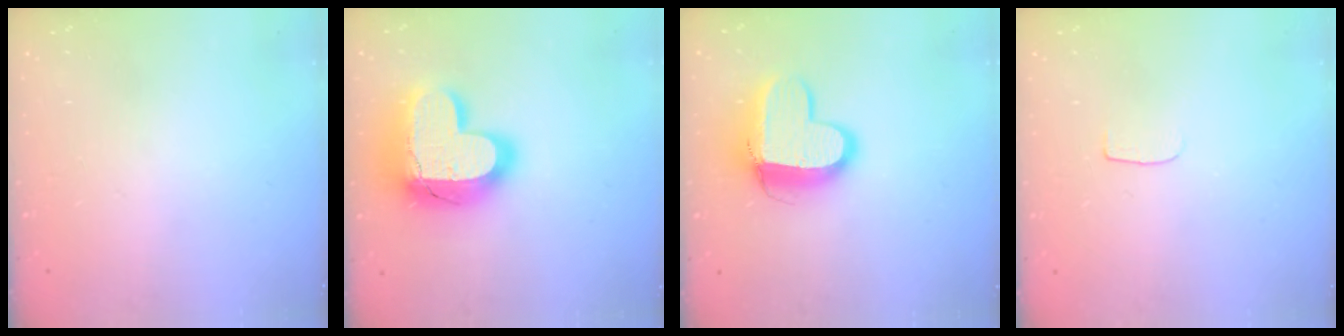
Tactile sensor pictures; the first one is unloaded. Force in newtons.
{"total": 22.3, "press": 22.3, "slide": 1.5}
{"total": 12.9, "press": 12.8, "slide": 1.4}
{"total": 3.3, "press": 3.3, "slide": 0.3}